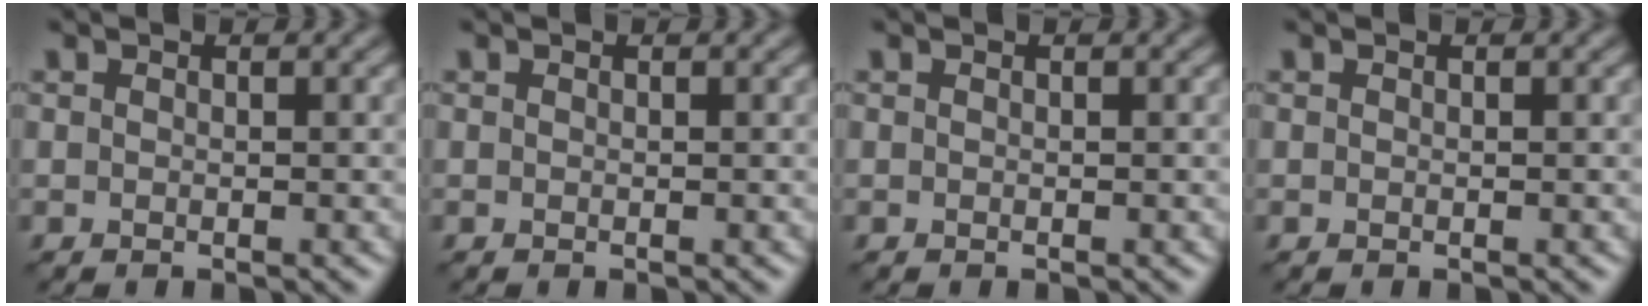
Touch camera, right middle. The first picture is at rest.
{"total": 0.0}
{"total": 0.0}
{"total": 0.0}